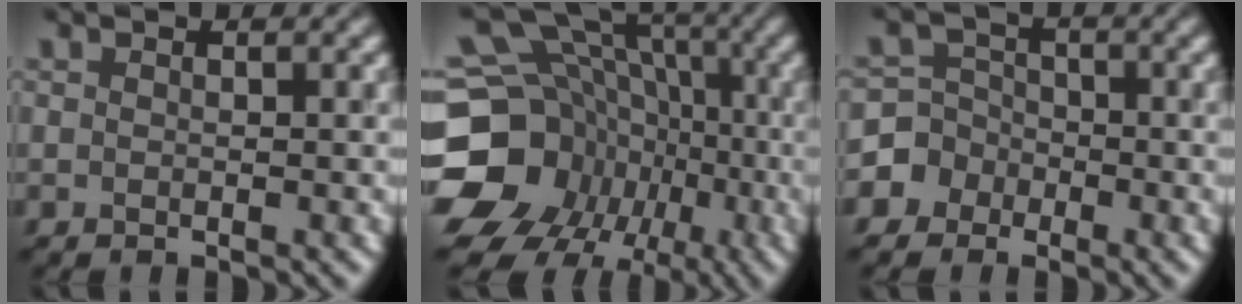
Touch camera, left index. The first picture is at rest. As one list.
[{"total": 18.9, "force": [-4.0, 16.6, 8.0], "torque": [-0.165, -0.005, -0.082]}, {"total": 3.8, "force": [-1.7, 3.4, -0.1], "torque": [0.033, 0.010, -0.053]}]